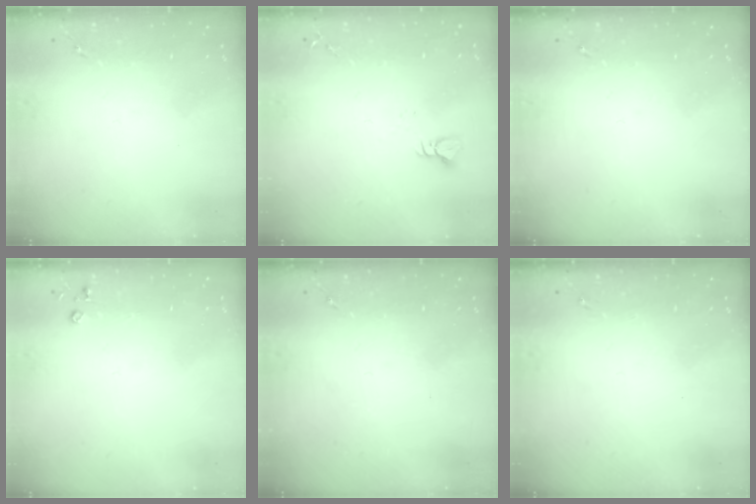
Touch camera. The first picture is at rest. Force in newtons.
{"total": 3.0, "press": 3.0, "slide": 0.3}
{"total": 0.0}
{"total": 2.8, "press": 2.8, "slide": 0.3}
{"total": 0.0}
{"total": 0.0}